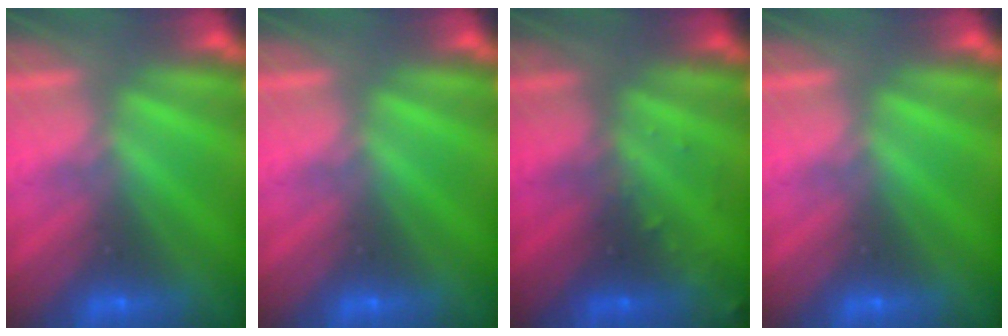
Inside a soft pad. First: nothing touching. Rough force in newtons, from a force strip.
{"total": 0.0}
{"total": 2.7}
{"total": 0.0}